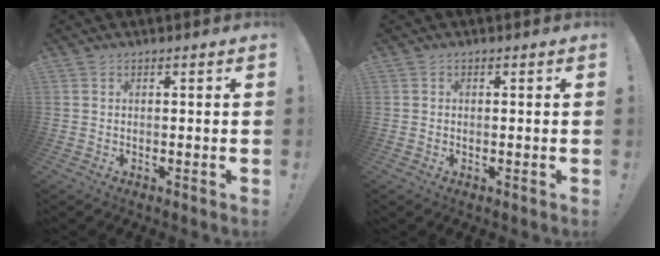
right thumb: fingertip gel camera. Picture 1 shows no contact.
{"total": 0.0}